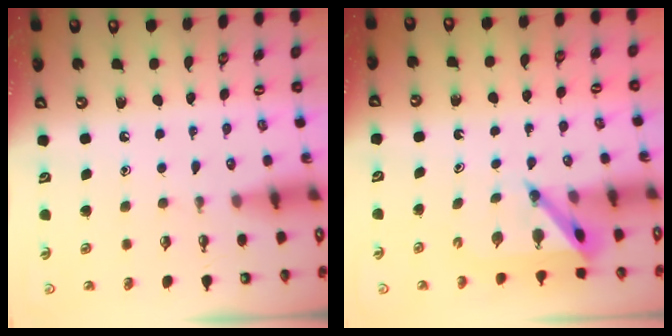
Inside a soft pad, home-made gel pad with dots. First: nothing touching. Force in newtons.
{"total": 5.1, "press": 5.0, "slide": 0.3}